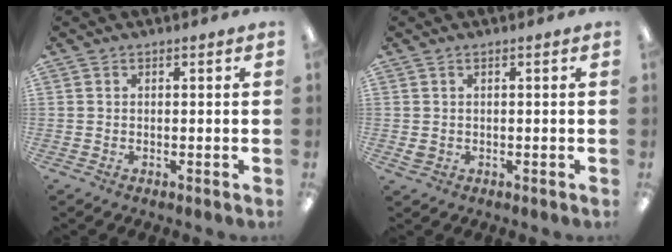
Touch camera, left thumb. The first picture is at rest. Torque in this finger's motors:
{"motor_torque": [0.10, 0.06, 0.03, 0.27, 0.00]}